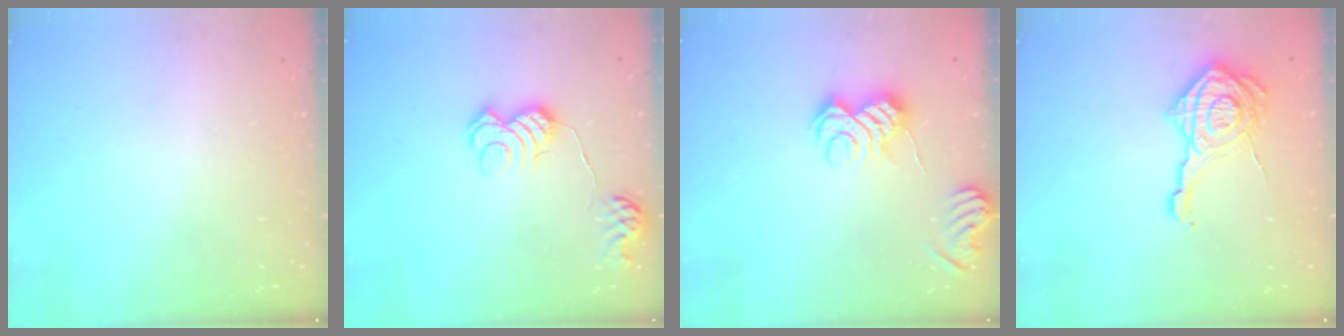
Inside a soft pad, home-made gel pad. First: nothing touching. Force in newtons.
{"total": 11.4, "press": 11.4, "slide": 0.5}
{"total": 10.3, "press": 10.3, "slide": 0.7}
{"total": 18.4, "press": 18.3, "slide": 1.1}